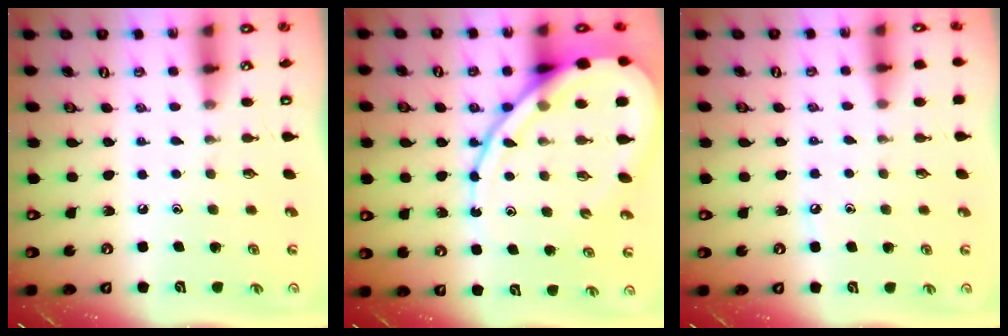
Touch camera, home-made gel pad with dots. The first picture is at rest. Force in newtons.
{"total": 18.7, "press": 18.6, "slide": 2.1}
{"total": 3.1, "press": 3.0, "slide": 0.4}